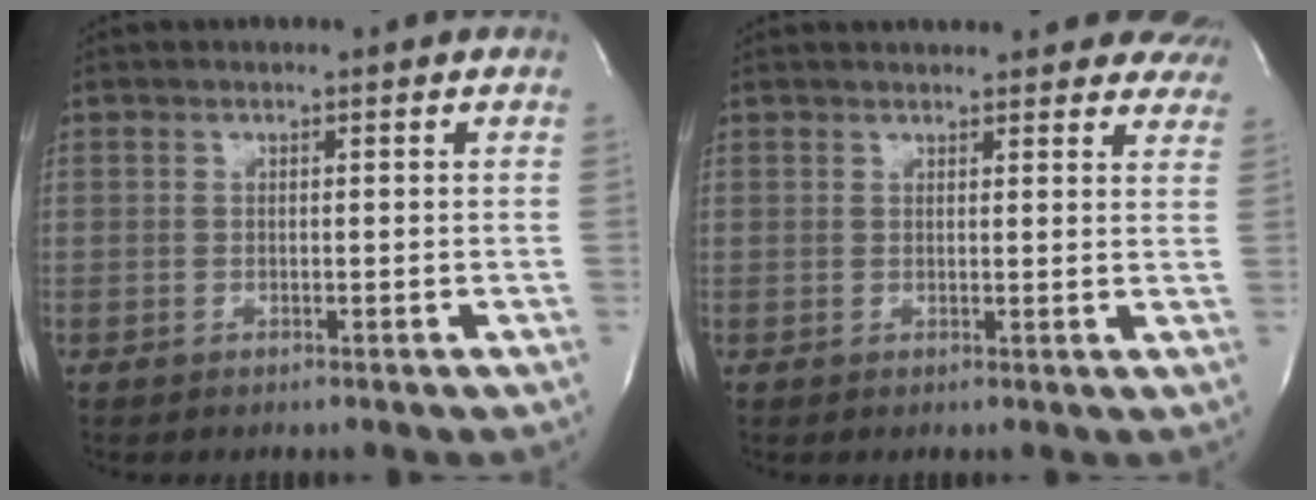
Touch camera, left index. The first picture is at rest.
{"total": 20.5, "force": [19.0, 5.2, 5.5], "torque": [-0.077, -0.029, 0.209]}